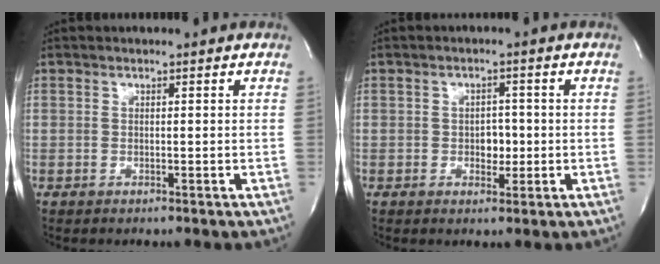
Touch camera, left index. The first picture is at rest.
{"total": 2.7, "force": [-0.3, 1.9, 1.9], "torque": [-0.021, 0.004, -0.002]}